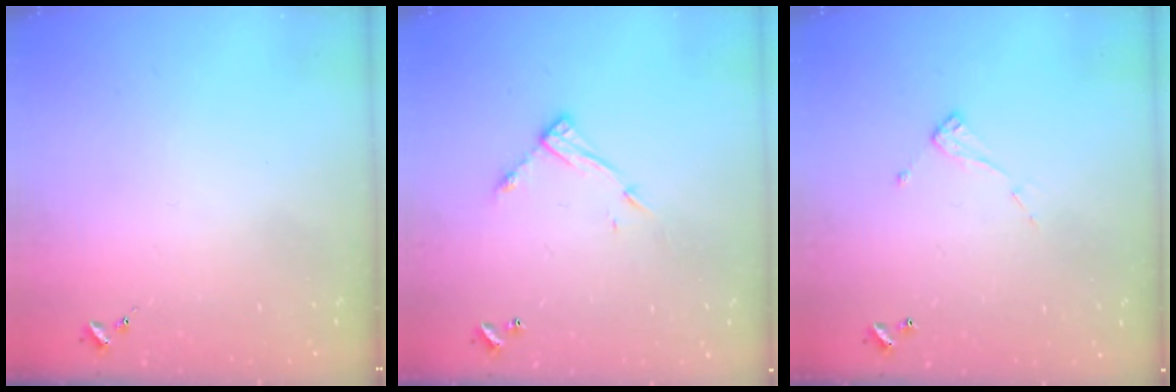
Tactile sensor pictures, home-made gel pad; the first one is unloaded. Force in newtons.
{"total": 10.0, "press": 9.9, "slide": 0.5}
{"total": 6.9, "press": 6.9, "slide": 0.3}